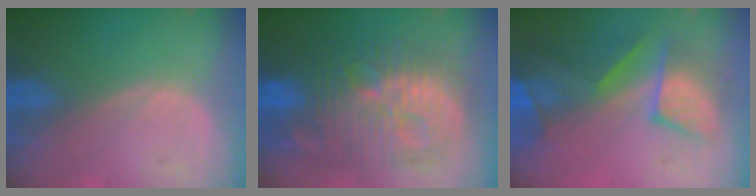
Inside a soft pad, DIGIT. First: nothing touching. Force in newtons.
{"total": 13.7, "press": 13.7, "slide": 1.1}
{"total": 9.0, "press": 8.3, "slide": 3.6}